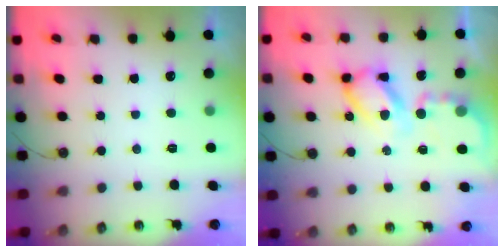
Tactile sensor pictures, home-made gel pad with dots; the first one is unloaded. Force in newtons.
{"total": 13.4, "press": 13.3, "slide": 1.3}